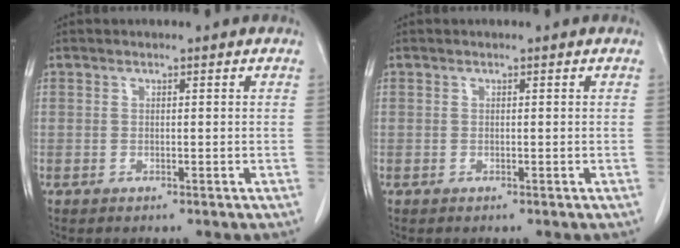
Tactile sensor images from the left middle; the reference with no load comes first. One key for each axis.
{"total": 0.0}